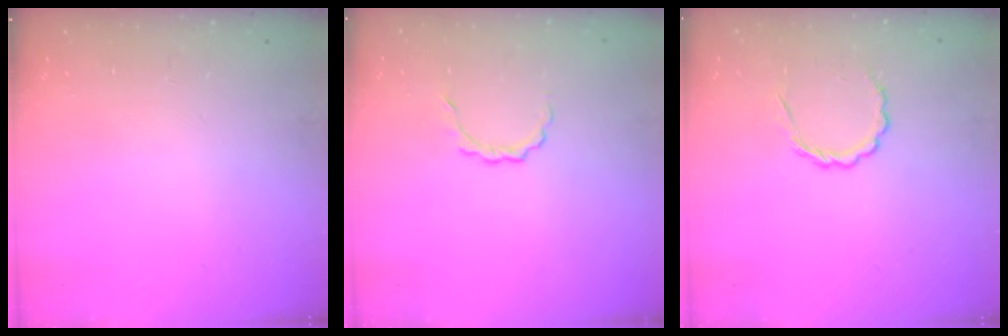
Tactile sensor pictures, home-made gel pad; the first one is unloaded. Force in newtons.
{"total": 3.1, "press": 3.0, "slide": 1.0}
{"total": 4.3, "press": 3.9, "slide": 1.6}